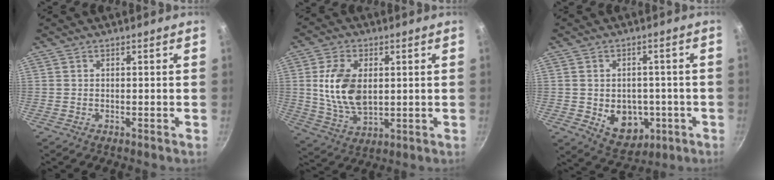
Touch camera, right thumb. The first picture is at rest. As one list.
[{"total": 12.1, "force": [1.6, 7.3, 9.6], "torque": [-0.169, -0.012, 0.035]}, {"total": 10.1, "force": [-2.1, 7.8, 6.1], "torque": [-0.056, 0.001, -0.012]}]